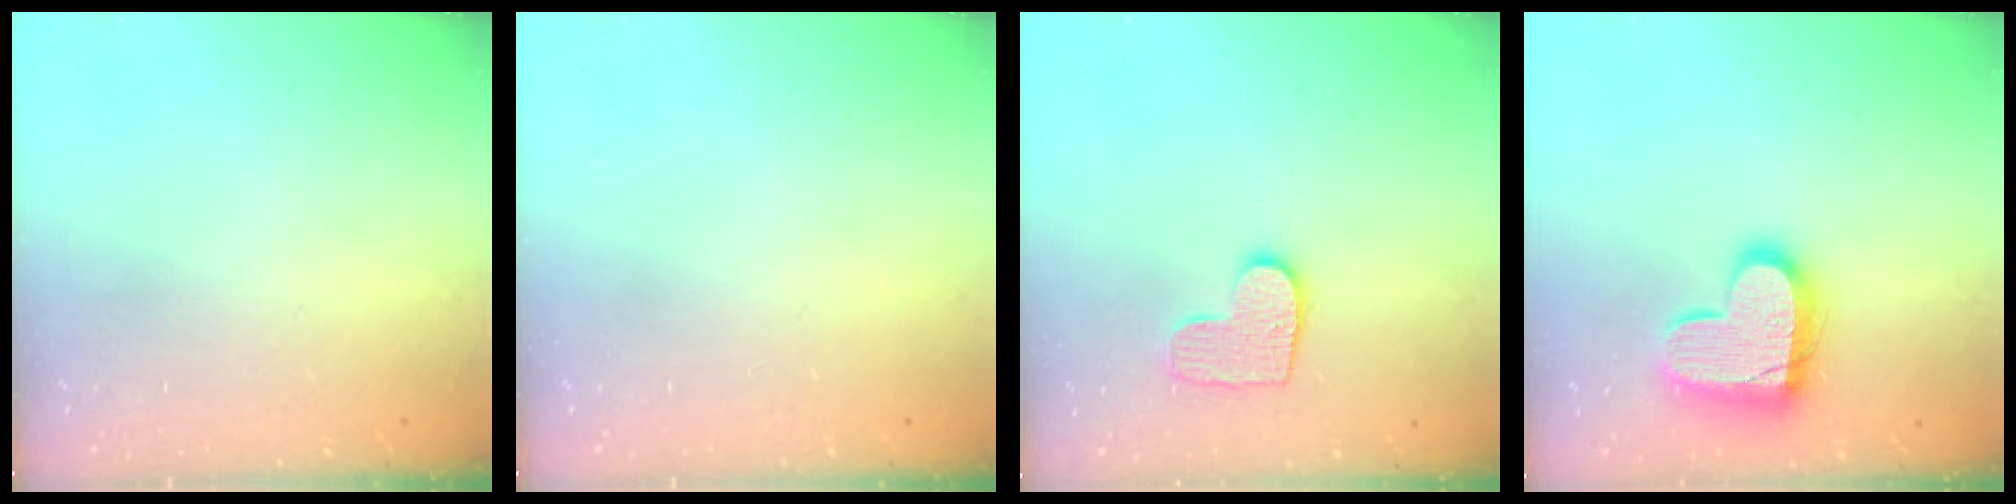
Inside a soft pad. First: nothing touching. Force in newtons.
{"total": 0.0}
{"total": 9.2, "press": 9.2, "slide": 0.3}
{"total": 15.7, "press": 15.6, "slide": 1.1}